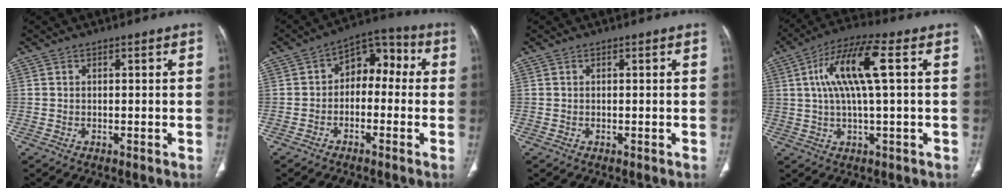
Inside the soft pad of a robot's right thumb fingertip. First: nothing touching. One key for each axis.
{"total": 8.6, "fx": -0.4, "fy": 6.0, "fz": 6.2, "tx": -0.051, "ty": 0.043, "tz": -0.024}
{"total": 0.0}
{"total": 12.4, "fx": 2.7, "fy": 2.8, "fz": 11.8, "tx": -0.249, "ty": 0.023, "tz": 0.045}